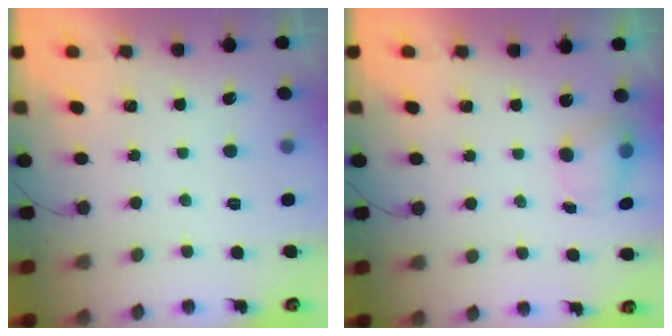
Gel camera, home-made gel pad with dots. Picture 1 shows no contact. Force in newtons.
{"total": 4.5, "press": 4.5, "slide": 0.6}